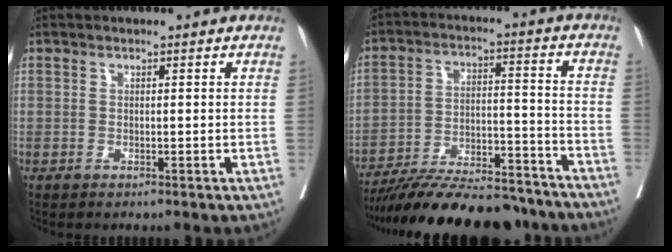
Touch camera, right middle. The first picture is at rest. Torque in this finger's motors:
{"motor_torque": [0.89, -1.25, 0.63, 0.15]}